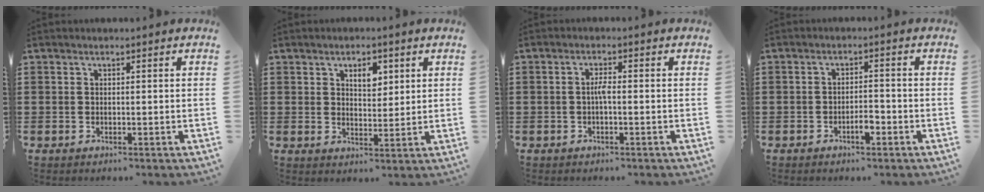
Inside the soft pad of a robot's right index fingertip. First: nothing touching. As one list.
[{"total": 3.8, "force": [2.0, 2.2, 2.4], "torque": [-0.040, 0.004, 0.031]}, {"total": 1.9, "force": [-0.4, 0.4, 1.8], "torque": [-0.037, 0.003, -0.008]}, {"total": 3.0, "force": [-1.6, 1.1, 2.3], "torque": [-0.042, 0.005, -0.030]}]